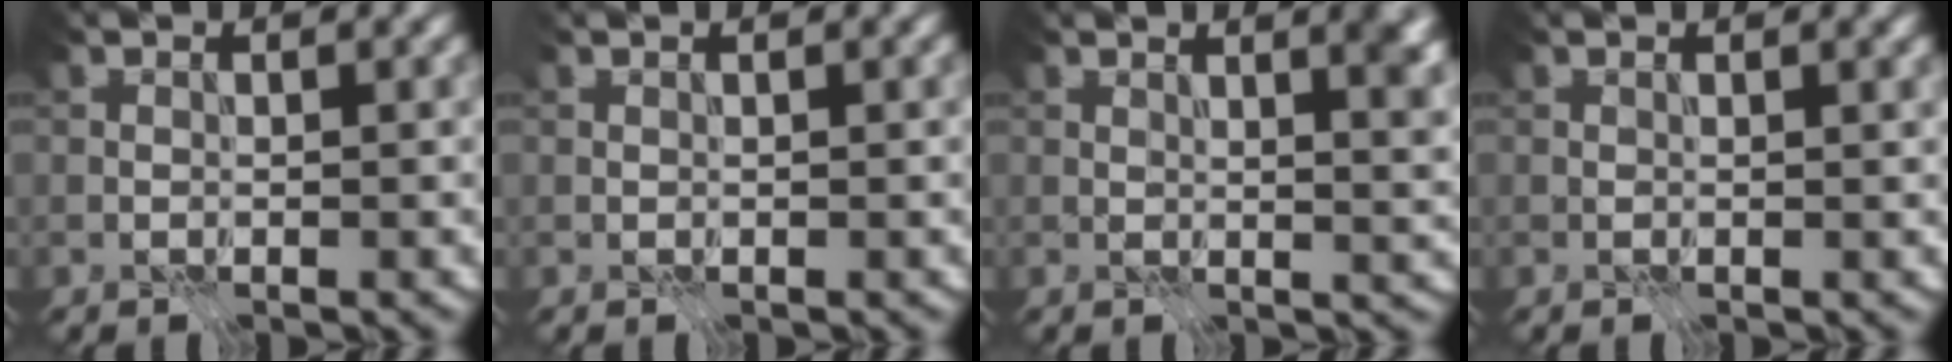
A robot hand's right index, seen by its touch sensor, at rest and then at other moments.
{"total": 0.0}
{"total": 3.4, "force": [1.8, 0.6, 2.8], "torque": [-0.035, 0.000, 0.030]}
{"total": 0.6, "force": [0.4, 0.1, 0.5], "torque": [-0.008, 0.000, 0.009]}